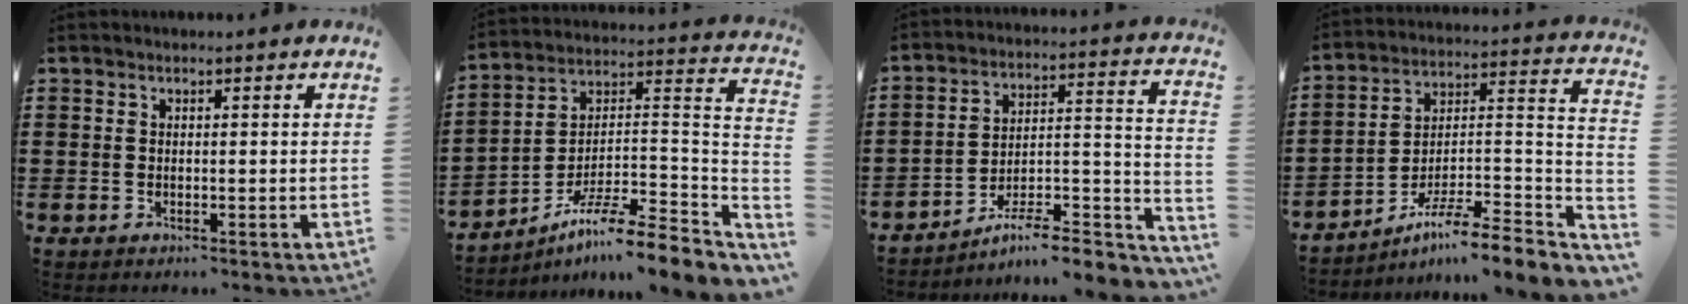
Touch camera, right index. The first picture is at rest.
{"total": 9.2, "force": [-7.0, 0.9, 5.9], "torque": [-0.101, -0.005, -0.144]}
{"total": 7.4, "force": [-5.9, 1.8, 4.0], "torque": [-0.058, -0.001, -0.113]}
{"total": 8.0, "force": [-6.3, 1.0, 4.9], "torque": [-0.080, -0.006, -0.127]}